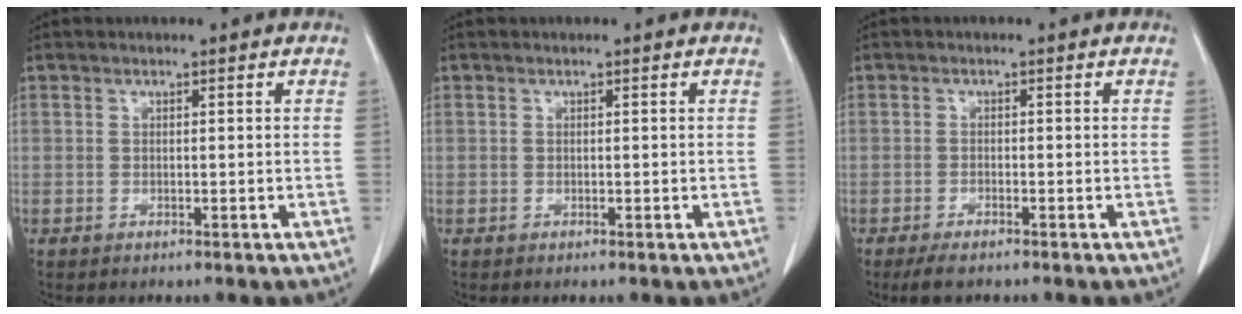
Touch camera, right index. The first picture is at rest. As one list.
[{"total": 0.0}, {"total": 3.2, "force": [-2.5, 0.7, 1.9], "torque": [-0.037, -0.007, -0.040]}]